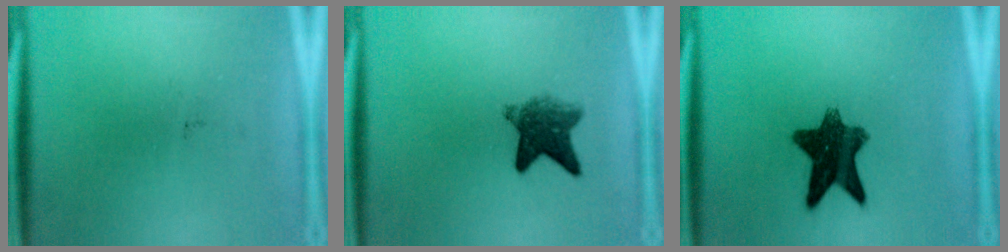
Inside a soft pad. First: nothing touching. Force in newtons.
{"total": 6.1}
{"total": 10.6}